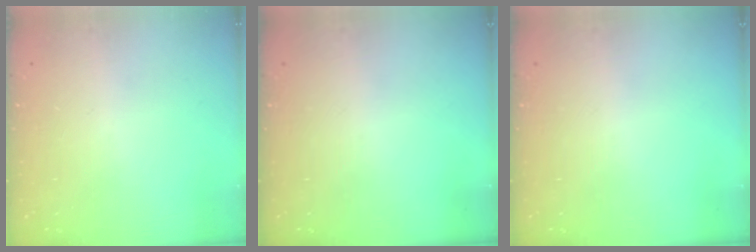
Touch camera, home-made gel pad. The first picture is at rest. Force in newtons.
{"total": 0.0}
{"total": 0.0}